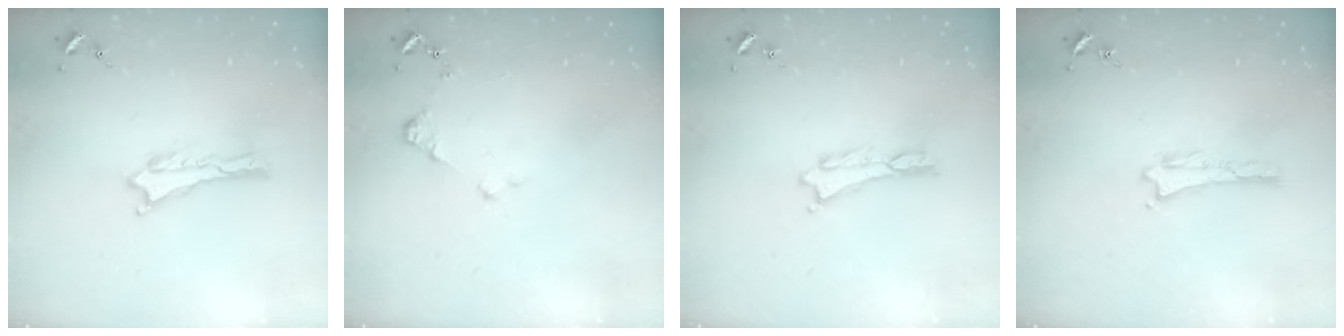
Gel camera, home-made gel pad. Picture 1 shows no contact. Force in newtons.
{"total": 1.2, "press": 1.2, "slide": 0.2}
{"total": 0.0}
{"total": 0.0}